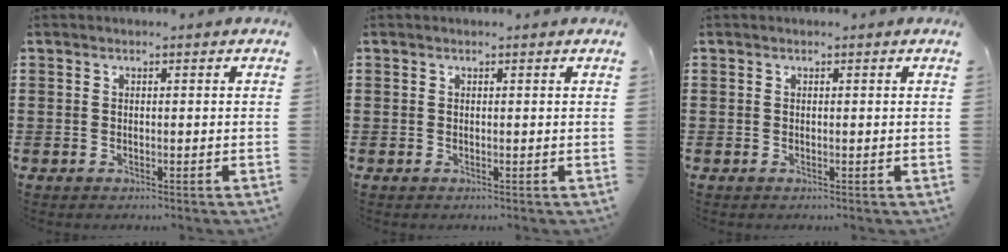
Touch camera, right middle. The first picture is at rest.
{"total": 0.0}
{"total": 0.0}